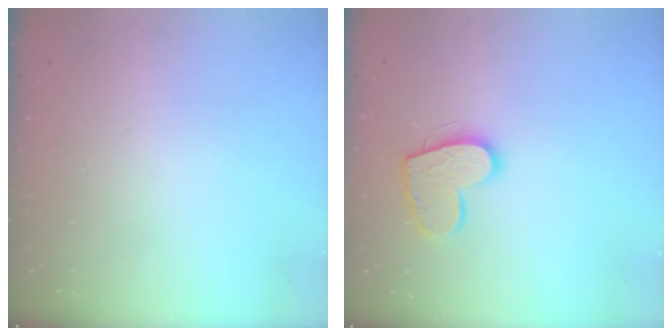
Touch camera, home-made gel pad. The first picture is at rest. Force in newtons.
{"total": 13.3, "press": 13.3, "slide": 0.9}